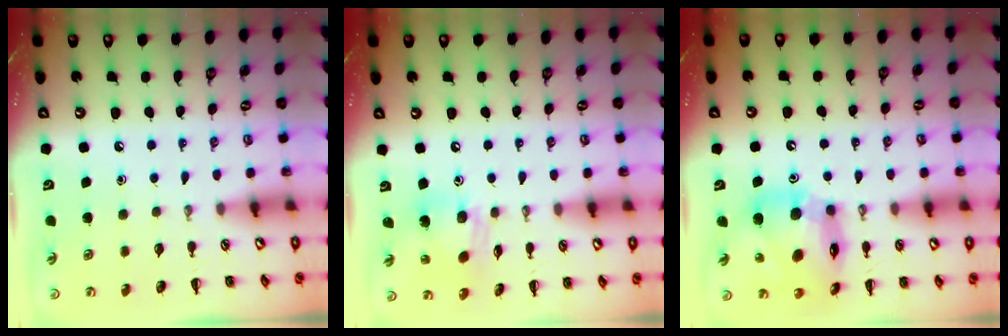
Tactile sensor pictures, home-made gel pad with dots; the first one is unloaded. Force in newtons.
{"total": 10.7, "press": 10.6, "slide": 1.3}
{"total": 14.4, "press": 13.8, "slide": 4.0}